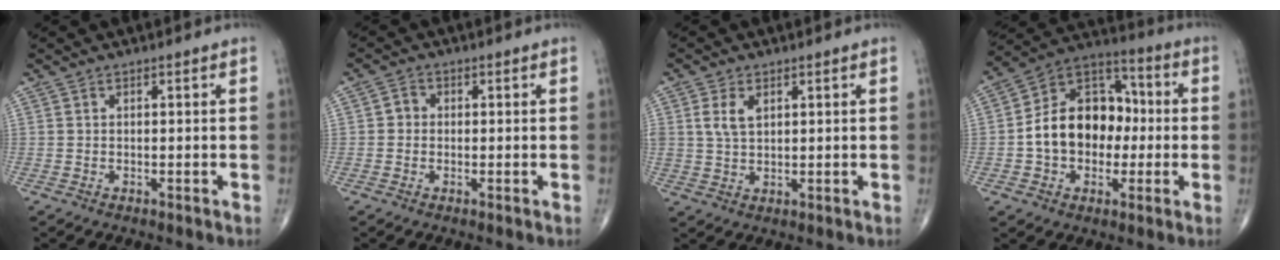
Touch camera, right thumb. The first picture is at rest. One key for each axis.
{"total": 2.1, "fx": -0.1, "fy": 1.9, "fz": 0.9, "tx": -0.002, "ty": 0.006, "tz": -0.008}
{"total": 4.3, "fx": 1.5, "fy": 2.6, "fz": 3.1, "tx": -0.057, "ty": -0.002, "tz": 0.034}
{"total": 16.5, "fx": -1.0, "fy": 12.1, "fz": 11.1, "tx": -0.142, "ty": 0.042, "tz": -0.023}